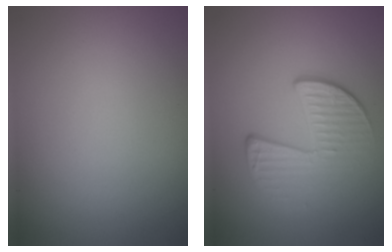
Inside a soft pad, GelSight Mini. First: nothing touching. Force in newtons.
{"total": 4.0, "press": 2.7, "slide": 2.9}